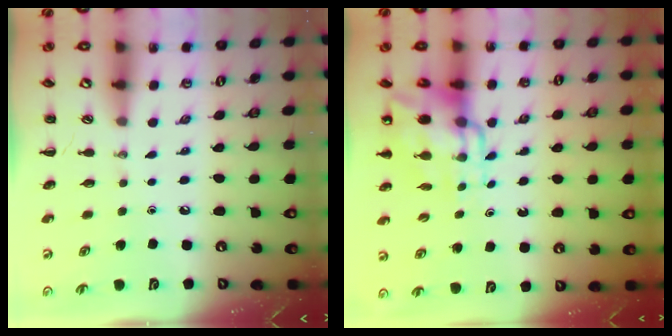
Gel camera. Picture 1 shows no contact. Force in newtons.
{"total": 12.1, "press": 11.7, "slide": 3.1}